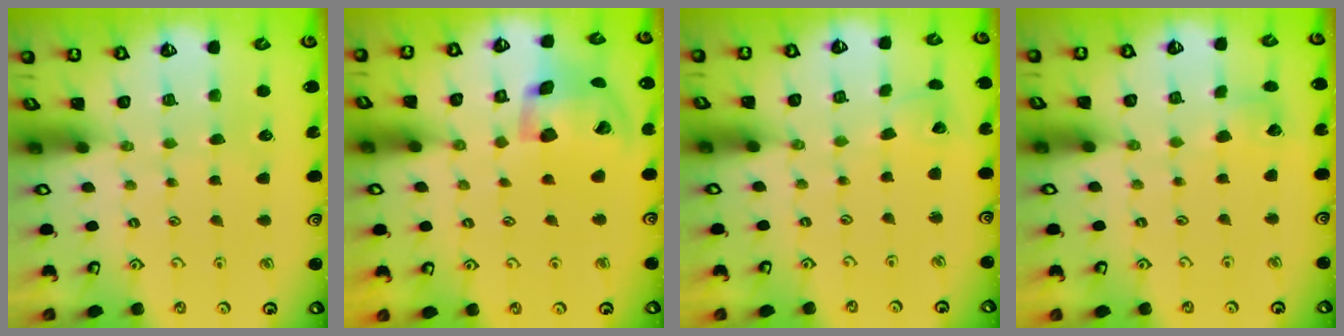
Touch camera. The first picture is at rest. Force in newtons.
{"total": 19.1, "press": 18.9, "slide": 2.9}
{"total": 2.2, "press": 2.2, "slide": 0.3}
{"total": 5.2, "press": 5.2, "slide": 0.3}